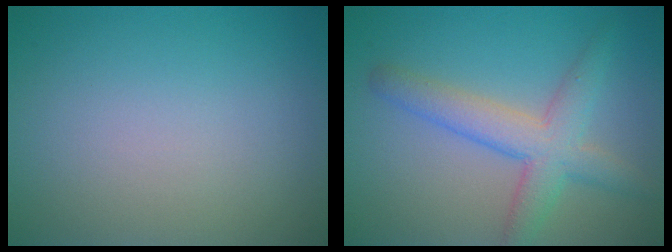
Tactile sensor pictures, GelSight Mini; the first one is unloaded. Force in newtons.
{"total": 4.6, "press": 4.6, "slide": 0.1}